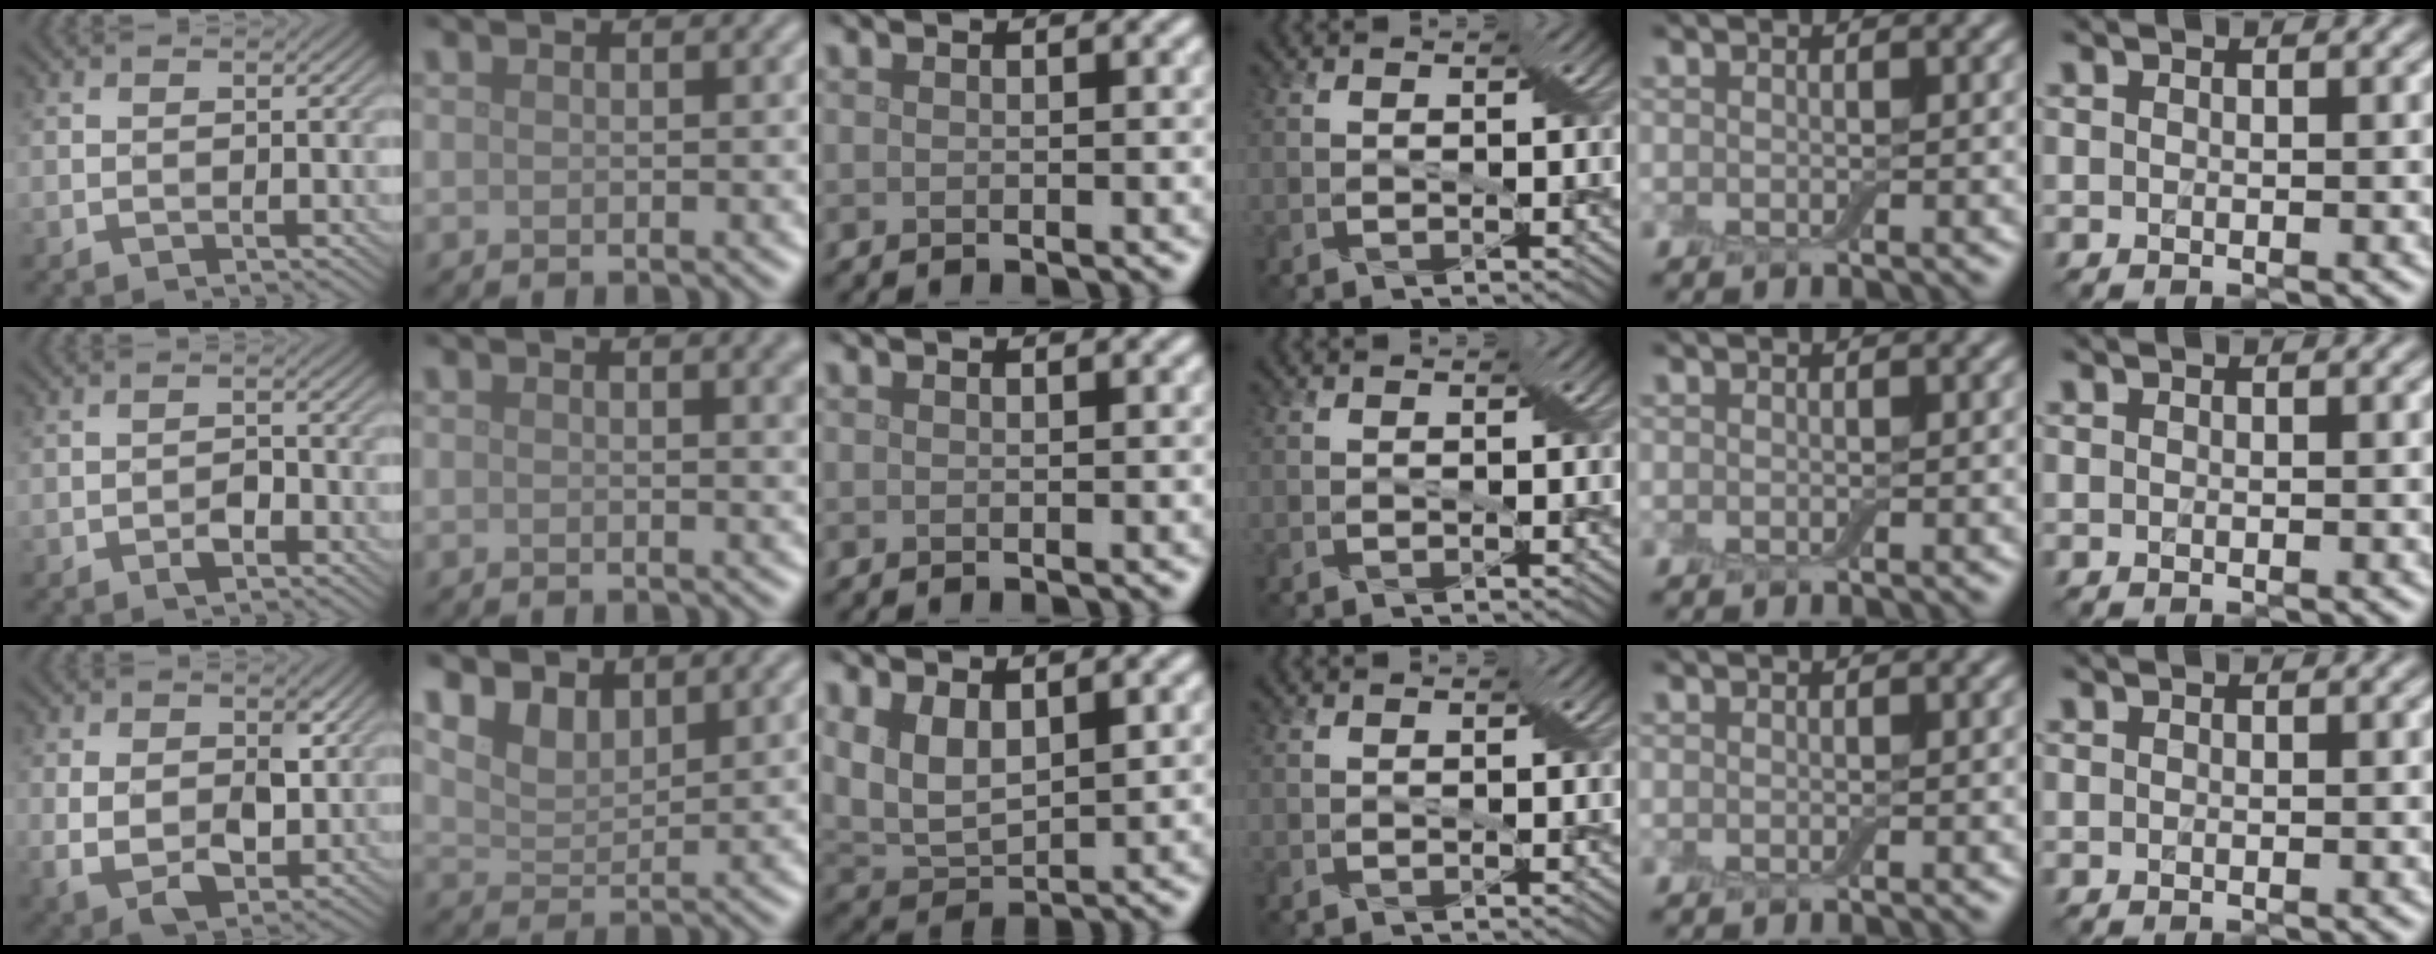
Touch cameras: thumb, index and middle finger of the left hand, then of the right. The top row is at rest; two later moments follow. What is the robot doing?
{"motion": "squeeze", "object": "air blower"}